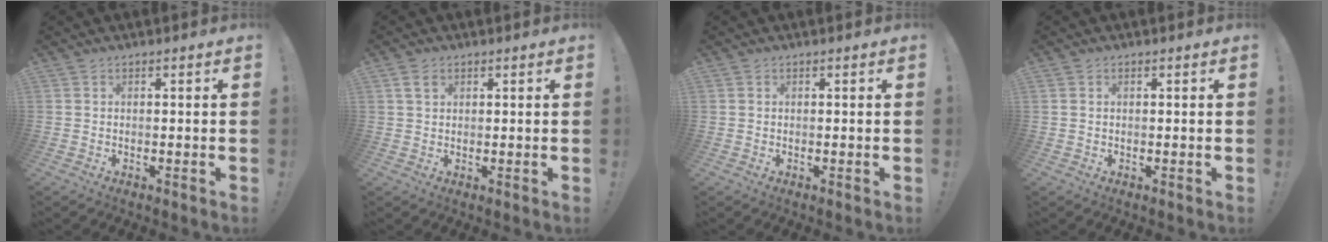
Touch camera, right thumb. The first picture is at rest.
{"total": 2.9, "force": [1.5, 1.8, 1.8], "torque": [-0.025, -0.001, 0.027]}
{"total": 0.0}
{"total": 0.8, "force": [0.4, 0.4, 0.4], "torque": [-0.016, 0.004, 0.010]}